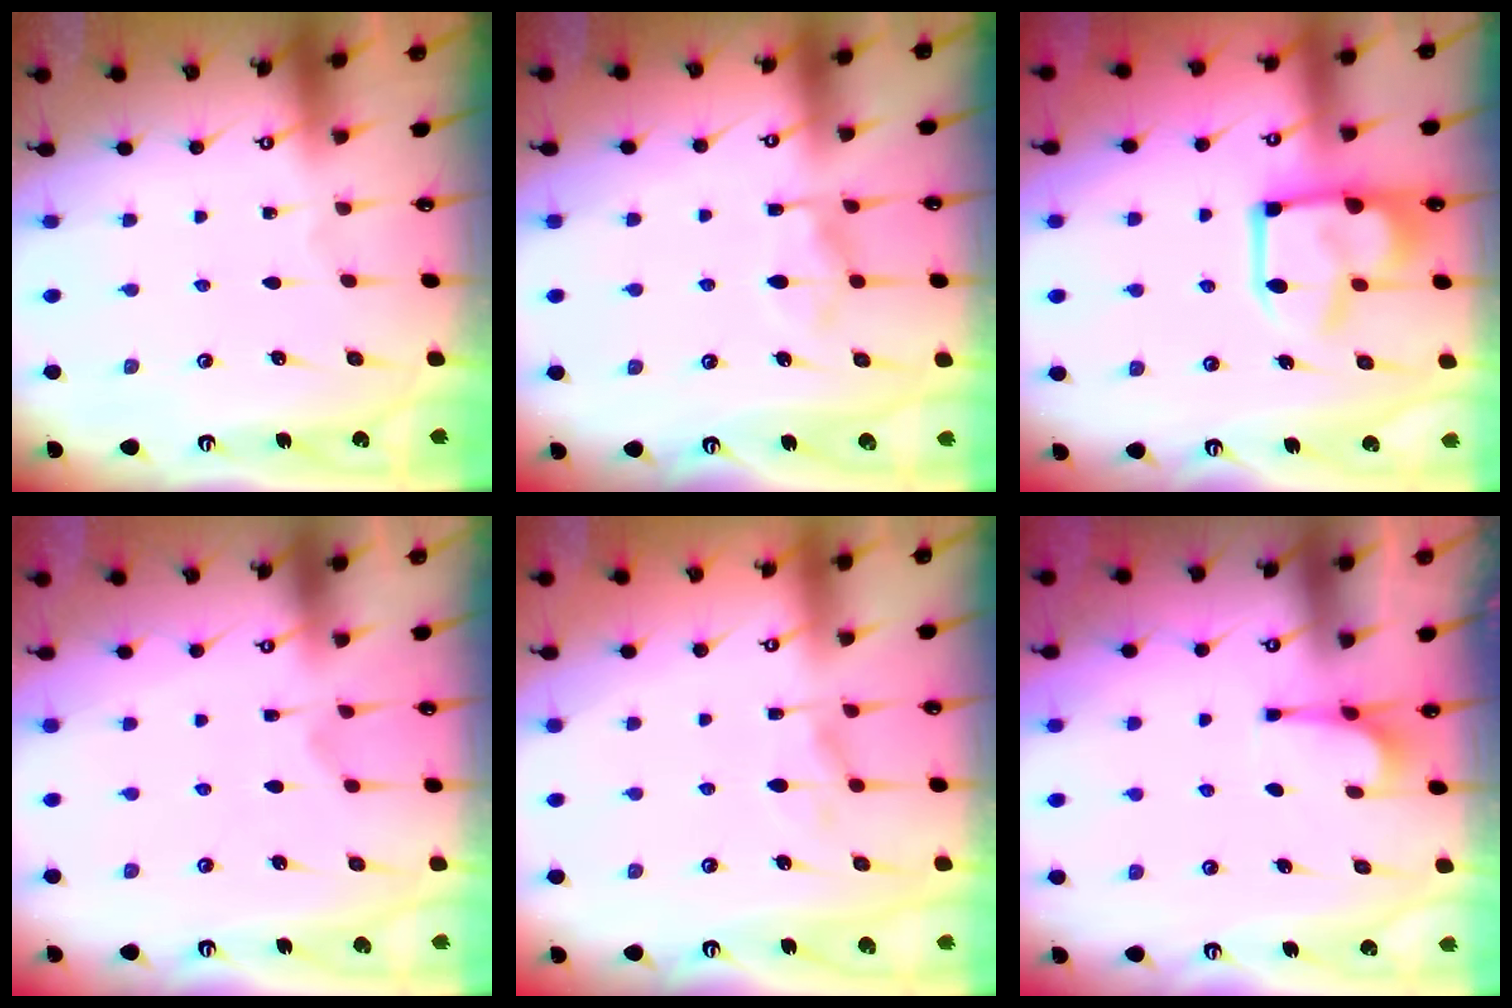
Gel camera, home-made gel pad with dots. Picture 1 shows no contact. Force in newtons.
{"total": 8.6, "press": 8.6, "slide": 0.7}
{"total": 9.4, "press": 9.4, "slide": 1.3}
{"total": 2.9, "press": 2.6, "slide": 1.3}
{"total": 1.3, "press": 0.1, "slide": 1.3}
{"total": 2.2, "press": 2.2, "slide": 0.5}